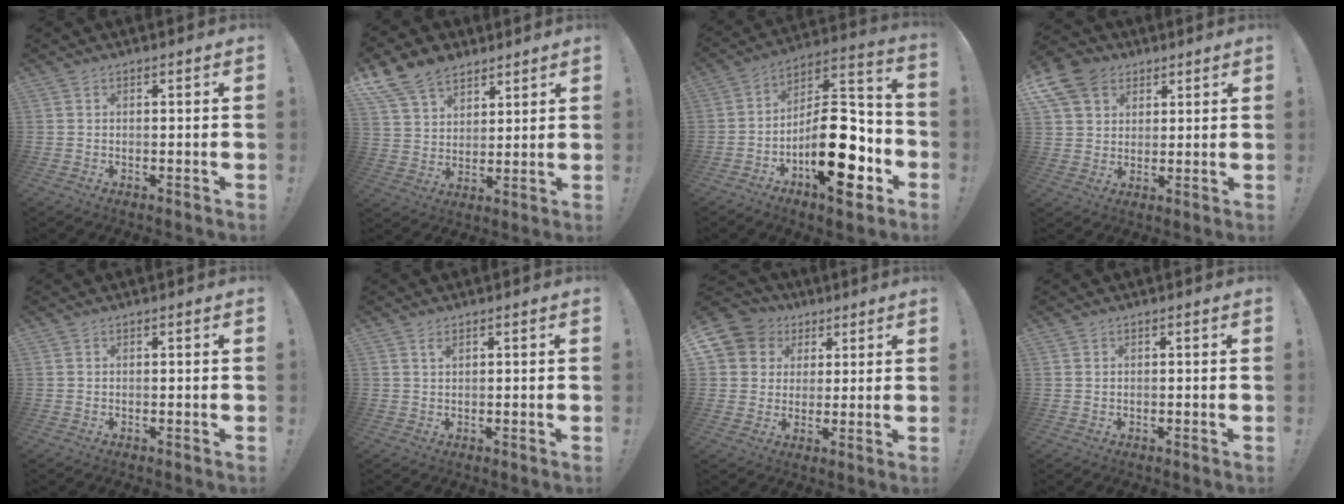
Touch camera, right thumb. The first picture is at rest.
{"total": 12.8, "force": [9.1, 7.8, 4.5], "torque": [-0.081, -0.052, 0.177]}
{"total": 22.7, "force": [-7.8, 10.4, 18.6], "torque": [-0.289, 0.059, -0.112]}
{"total": 11.1, "force": [5.5, 8.4, 4.7], "torque": [-0.088, -0.030, 0.113]}
{"total": 0.0}
{"total": 1.5, "force": [0.8, 0.5, 1.0], "torque": [-0.021, 0.002, 0.015]}
{"total": 8.8, "force": [3.1, 7.9, 2.1], "torque": [-0.044, -0.017, 0.064]}
{"total": 0.0}